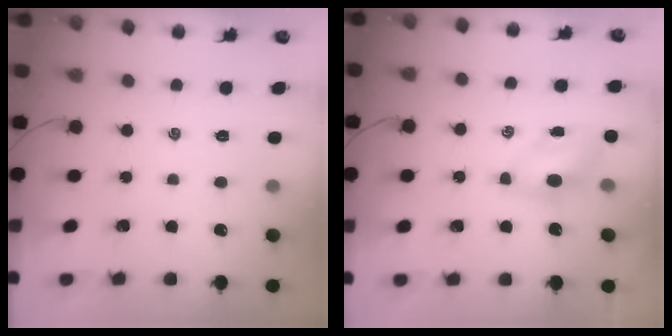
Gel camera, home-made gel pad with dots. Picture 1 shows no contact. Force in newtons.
{"total": 4.7, "press": 4.6, "slide": 0.6}